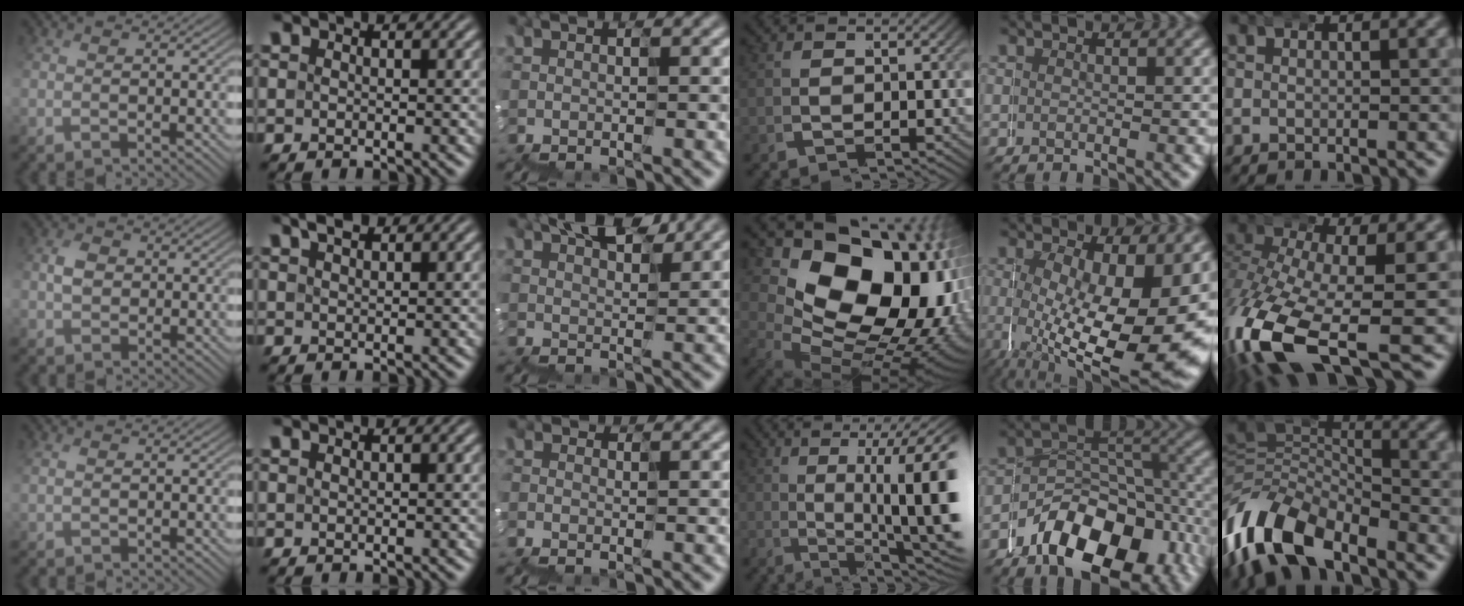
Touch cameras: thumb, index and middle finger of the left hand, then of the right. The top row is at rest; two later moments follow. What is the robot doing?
{"motion": "wrap", "object": "duck tape"}